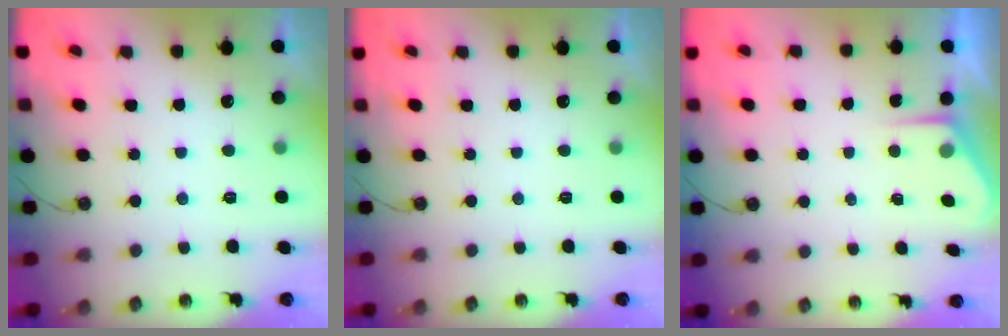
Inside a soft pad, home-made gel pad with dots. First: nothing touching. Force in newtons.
{"total": 0.0}
{"total": 2.7, "press": 2.7, "slide": 0.4}